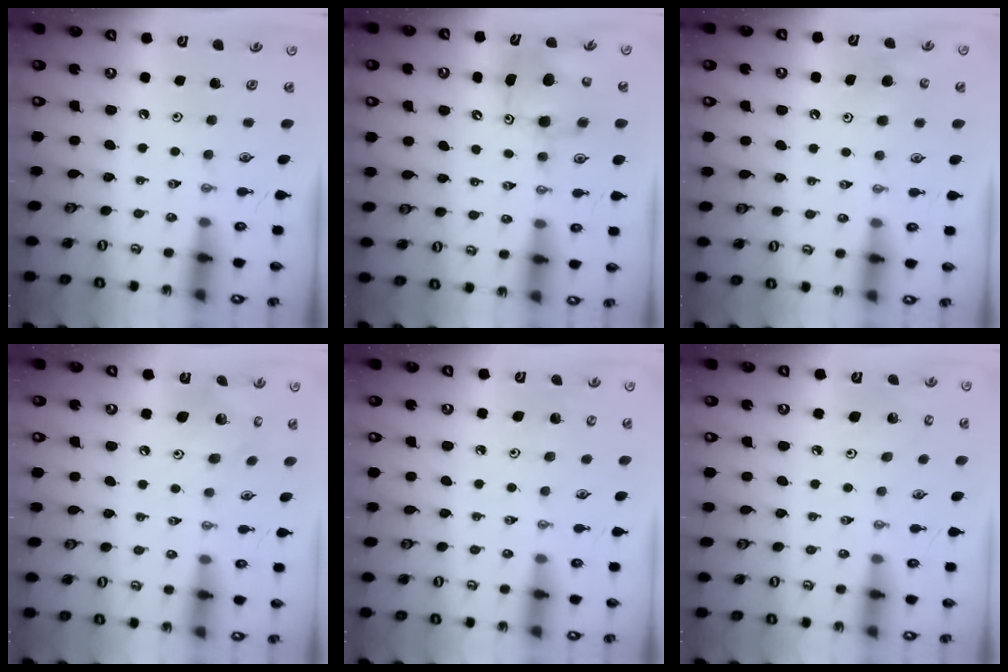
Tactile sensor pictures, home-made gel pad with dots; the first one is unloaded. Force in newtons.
{"total": 8.3, "press": 8.1, "slide": 1.9}
{"total": 5.4, "press": 5.3, "slide": 0.5}
{"total": 10.5, "press": 10.5, "slide": 0.8}
{"total": 3.9, "press": 3.9, "slide": 0.3}
{"total": 5.4, "press": 5.0, "slide": 2.1}